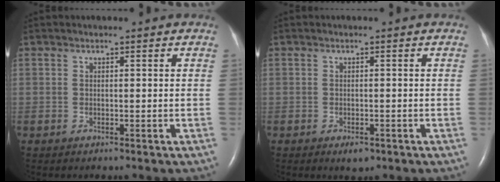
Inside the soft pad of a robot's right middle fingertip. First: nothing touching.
{"total": 1.7, "force": [-1.0, 0.8, 1.1], "torque": [-0.015, 0.000, -0.009]}